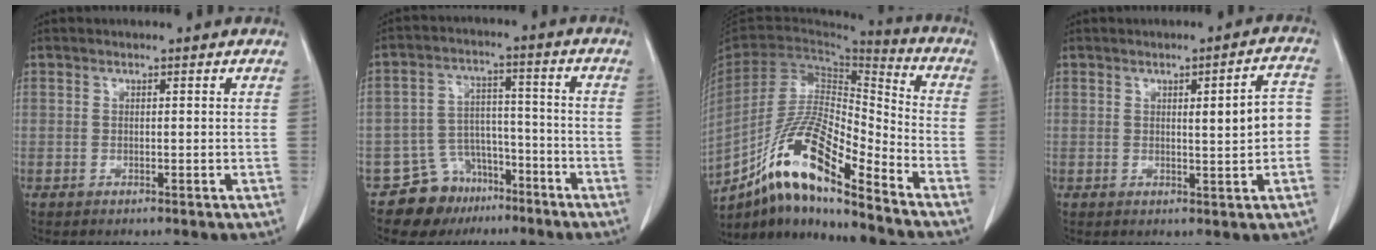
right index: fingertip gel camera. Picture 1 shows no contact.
{"total": 8.9, "force": [-6.1, 6.4, 1.3], "torque": [-0.013, 0.040, -0.094]}
{"total": 17.0, "force": [-11.9, 2.6, 11.9], "torque": [-0.220, 0.004, -0.217]}
{"total": 6.1, "force": [0.2, 1.0, 6.0], "torque": [-0.077, 0.014, 0.003]}